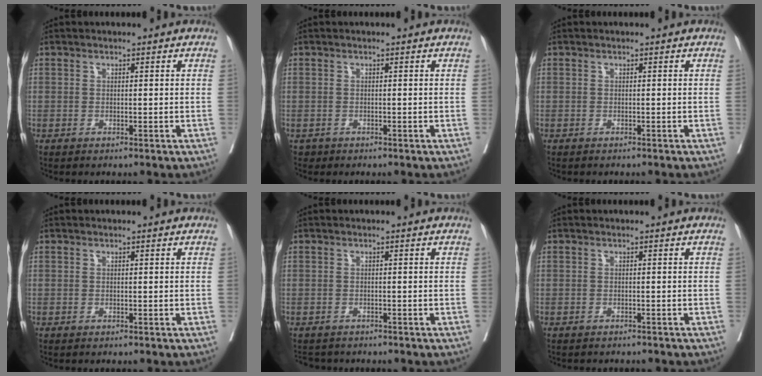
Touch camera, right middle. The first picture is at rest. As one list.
[{"total": 0.7, "force": [-0.5, 0.4, -0.1], "torque": [-0.012, -0.001, -0.007]}, {"total": 1.0, "force": [-0.9, 0.2, 0.3], "torque": [-0.013, -0.004, -0.014]}, {"total": 0.0}, {"total": 2.9, "force": [-2.7, 1.1, -0.3], "torque": [-0.001, -0.004, -0.040]}, {"total": 3.3, "force": [-3.1, 0.9, 0.8], "torque": [-0.016, -0.004, -0.038]}]